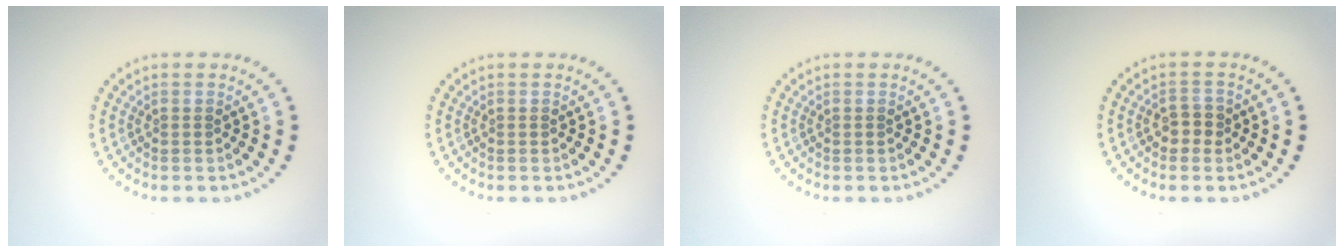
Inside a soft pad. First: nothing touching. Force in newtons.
{"total": 0.0}
{"total": 0.0}
{"total": 1.8, "press": 1.7, "slide": 0.6}